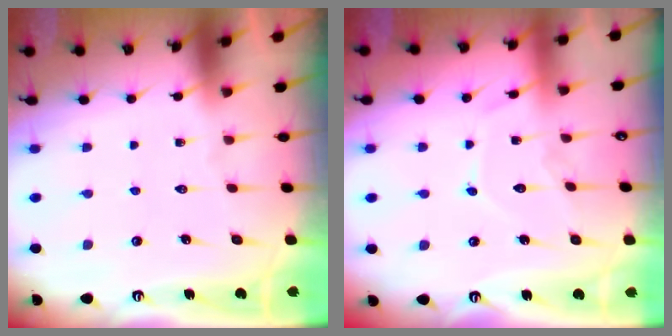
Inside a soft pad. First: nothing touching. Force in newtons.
{"total": 8.5, "press": 8.5, "slide": 0.9}